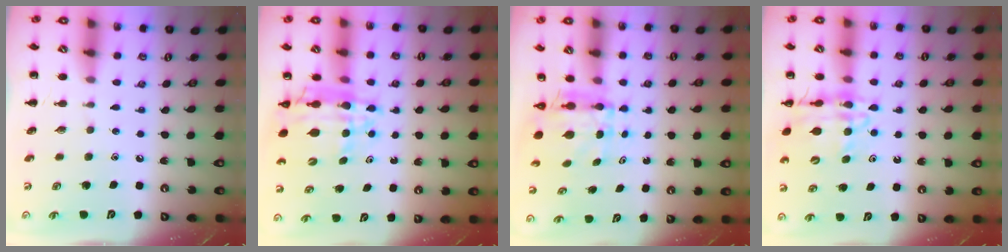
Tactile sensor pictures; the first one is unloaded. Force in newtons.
{"total": 11.9, "press": 11.3, "slide": 3.6}
{"total": 4.9, "press": 4.8, "slide": 1.1}
{"total": 13.5, "press": 13.1, "slide": 3.3}